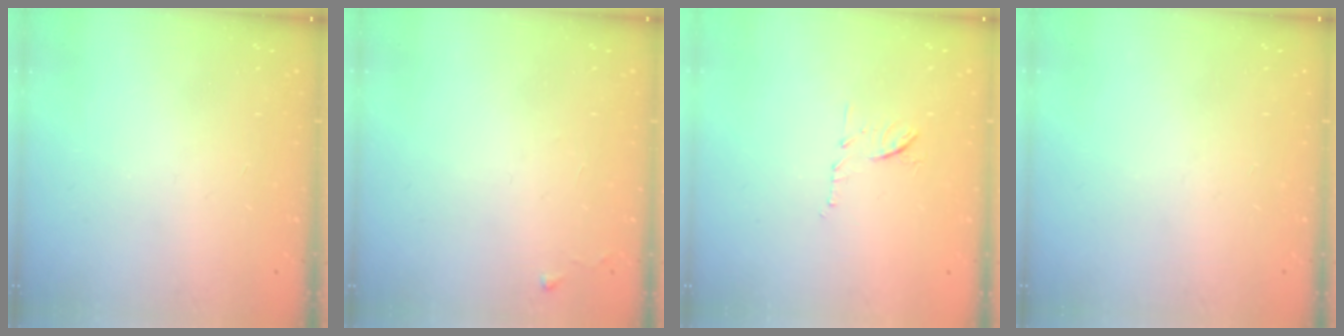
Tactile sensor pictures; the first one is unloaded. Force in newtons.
{"total": 3.3, "press": 3.3, "slide": 0.5}
{"total": 7.8, "press": 7.8, "slide": 0.3}
{"total": 0.0}